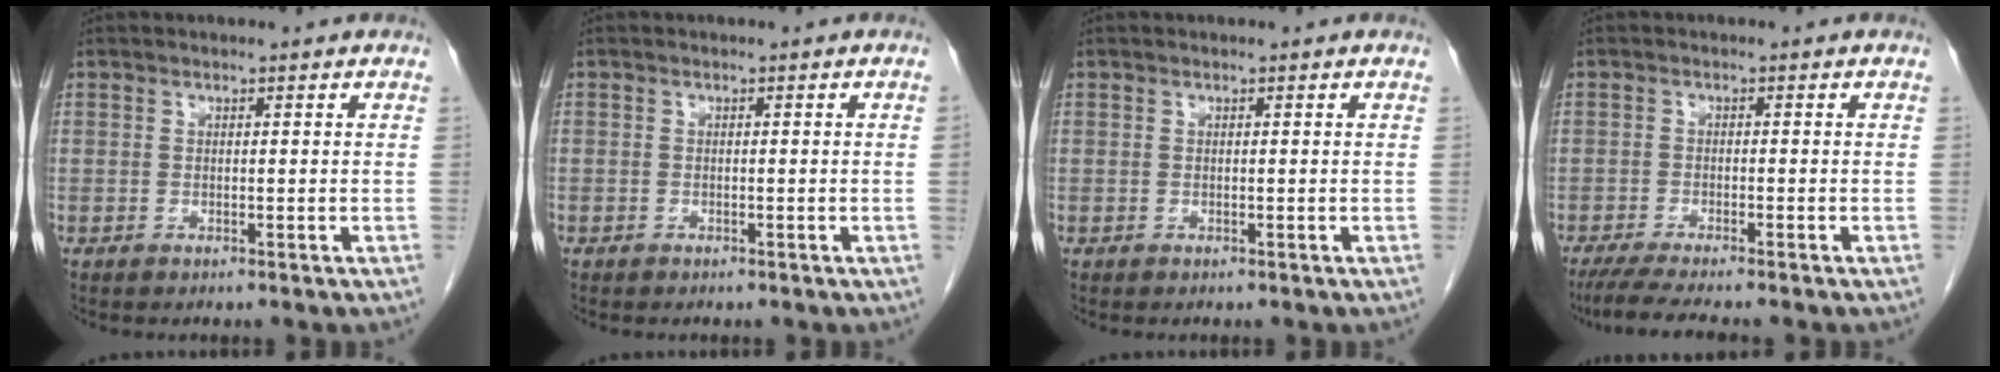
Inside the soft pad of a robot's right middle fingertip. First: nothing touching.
{"total": 0.0}
{"total": 0.0}
{"total": 6.2, "force": [-5.2, -0.1, 3.4], "torque": [-0.055, -0.020, -0.087]}